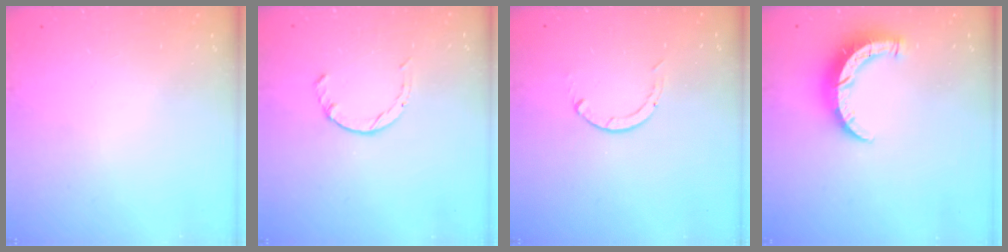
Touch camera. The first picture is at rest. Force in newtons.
{"total": 1.7, "press": 1.7, "slide": 0.2}
{"total": 0.0}
{"total": 7.8, "press": 7.8, "slide": 0.6}